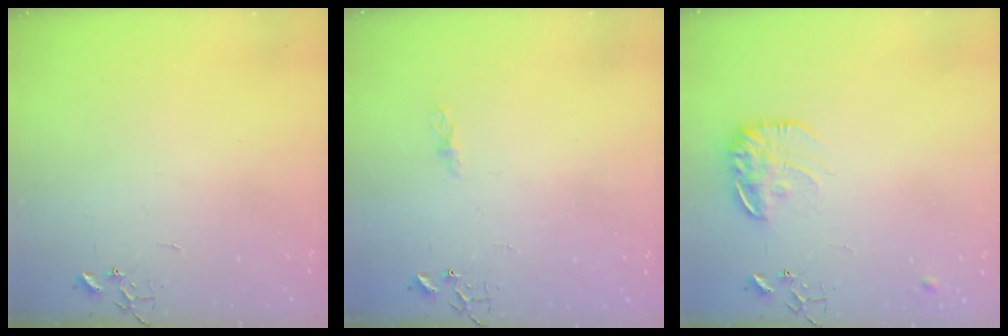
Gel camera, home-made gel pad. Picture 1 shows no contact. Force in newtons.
{"total": 3.9, "press": 3.8, "slide": 0.5}
{"total": 14.1, "press": 14.1, "slide": 0.9}